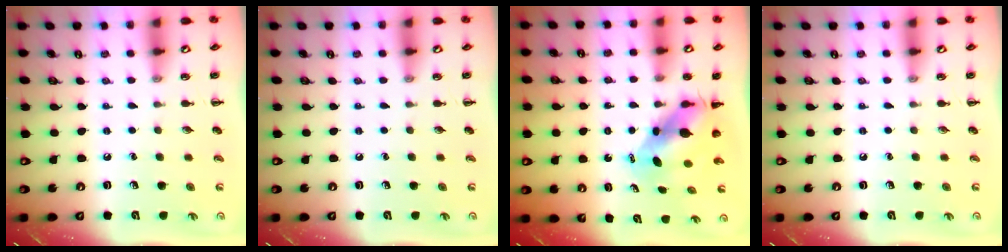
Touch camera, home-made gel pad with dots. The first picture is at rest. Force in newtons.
{"total": 0.0}
{"total": 5.9, "press": 5.7, "slide": 1.6}
{"total": 0.0}